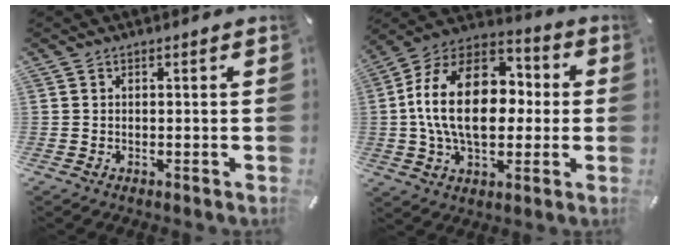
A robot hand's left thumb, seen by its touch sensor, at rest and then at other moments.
{"total": 22.1, "force": [0.0, 15.0, 16.3], "torque": [-0.316, 0.021, 0.001]}